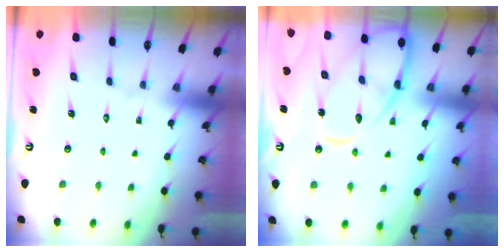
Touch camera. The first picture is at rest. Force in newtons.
{"total": 14.1, "press": 14.1, "slide": 1.3}